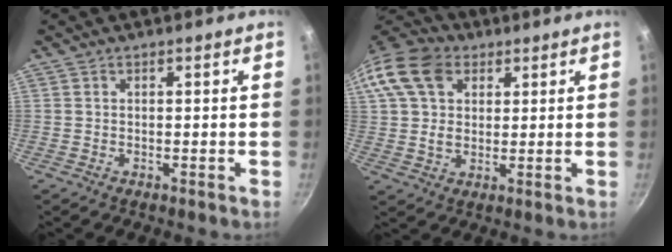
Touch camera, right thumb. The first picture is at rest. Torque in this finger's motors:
{"motor_torque": [0.39, 1.76, 0.39, -0.37, 0.13]}